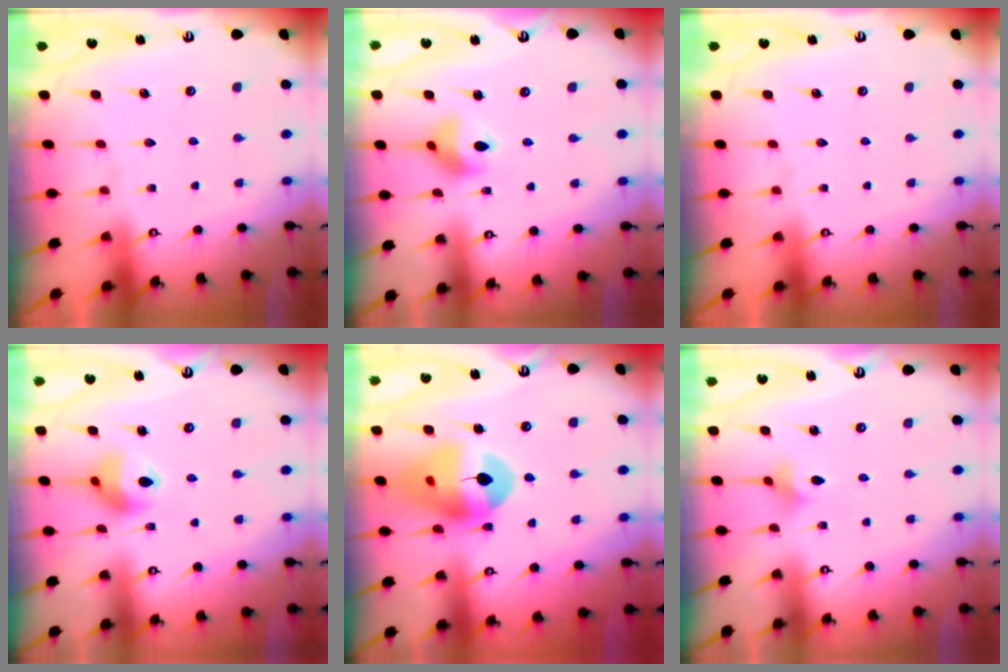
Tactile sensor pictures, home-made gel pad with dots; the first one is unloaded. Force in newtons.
{"total": 9.8, "press": 9.4, "slide": 2.6}
{"total": 0.0}
{"total": 9.7, "press": 9.7, "slide": 1.3}
{"total": 16.3, "press": 16.1, "slide": 2.3}
{"total": 2.9, "press": 2.9, "slide": 0.5}